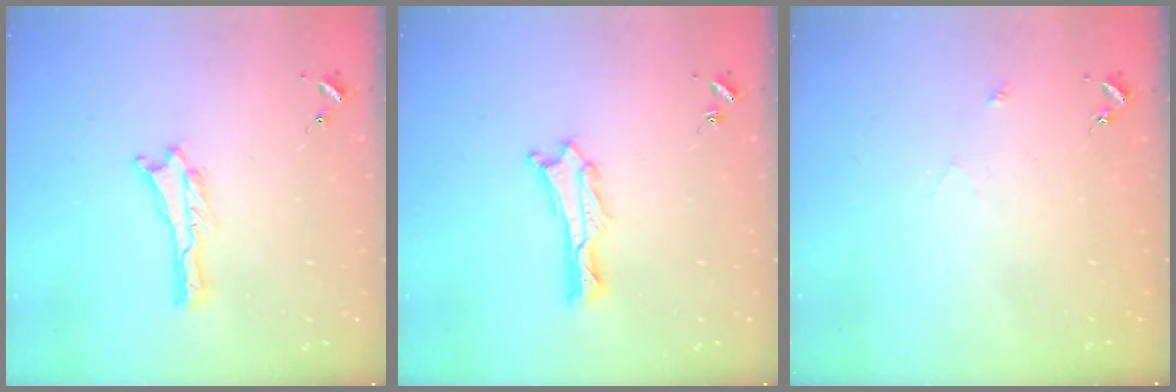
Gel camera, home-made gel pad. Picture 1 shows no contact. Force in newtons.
{"total": 0.9, "press": 0.9, "slide": 0.2}
{"total": 2.5, "press": 2.5, "slide": 0.2}